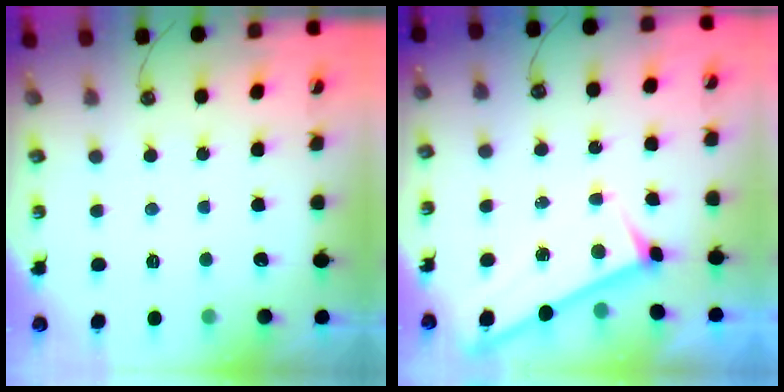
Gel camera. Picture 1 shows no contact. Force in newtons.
{"total": 2.9, "press": 2.9, "slide": 0.3}